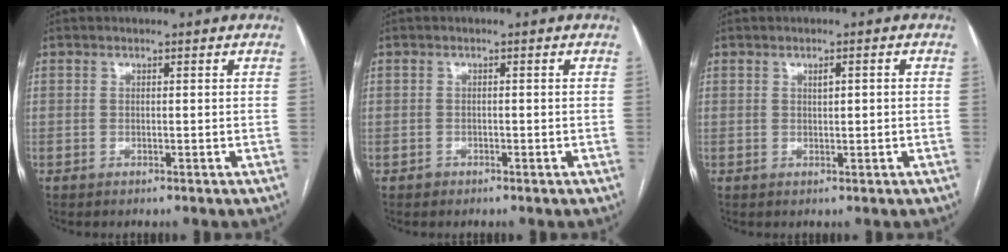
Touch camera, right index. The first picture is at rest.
{"total": 0.9, "force": [-0.5, 0.7, -0.1], "torque": [-0.002, 0.004, -0.011]}
{"total": 1.3, "force": [0.3, 0.3, 1.2], "torque": [-0.022, 0.001, 0.007]}